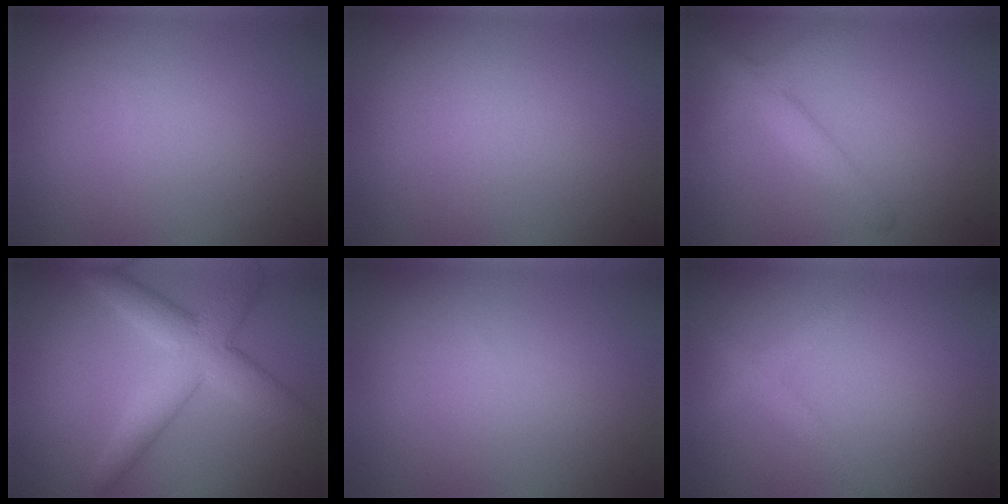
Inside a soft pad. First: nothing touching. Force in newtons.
{"total": 0.0}
{"total": 3.0, "press": 3.0, "slide": 0.2}
{"total": 5.9, "press": 5.9, "slide": 0.2}
{"total": 0.0}
{"total": 2.1, "press": 2.1, "slide": 0.1}